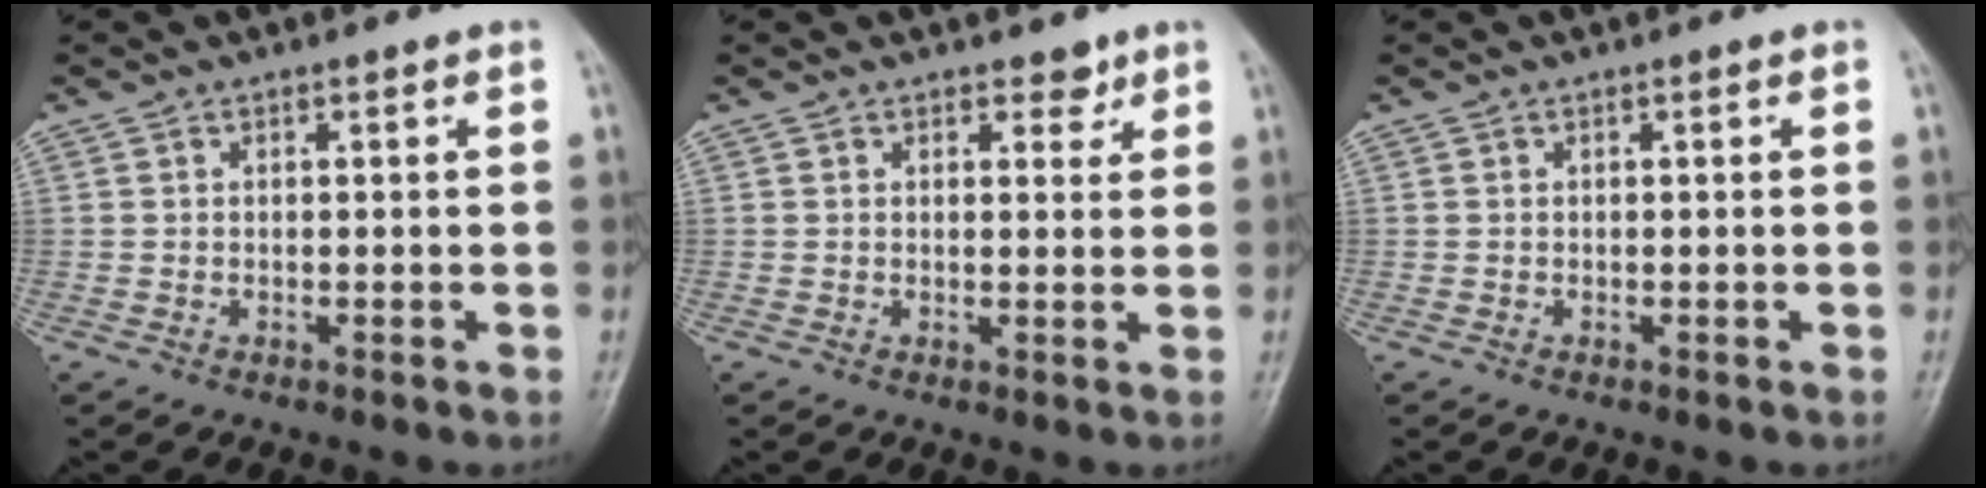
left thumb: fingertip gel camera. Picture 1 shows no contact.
{"total": 2.5, "force": [1.7, 1.5, 1.1], "torque": [0.004, -0.009, 0.022]}
{"total": 0.0}